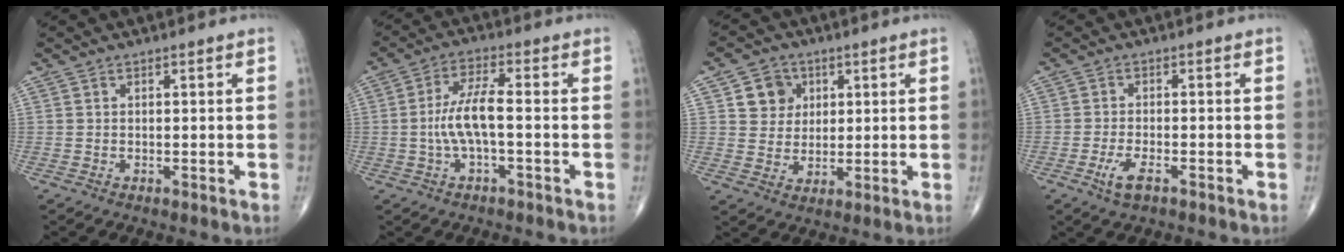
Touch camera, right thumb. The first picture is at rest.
{"total": 7.2, "force": [-1.0, 1.8, 6.9], "torque": [-0.152, 0.021, -0.023]}
{"total": 6.9, "force": [2.3, 6.1, 2.1], "torque": [-0.005, -0.006, 0.041]}
{"total": 3.9, "force": [-2.0, 1.4, 3.0], "torque": [-0.064, 0.005, -0.035]}